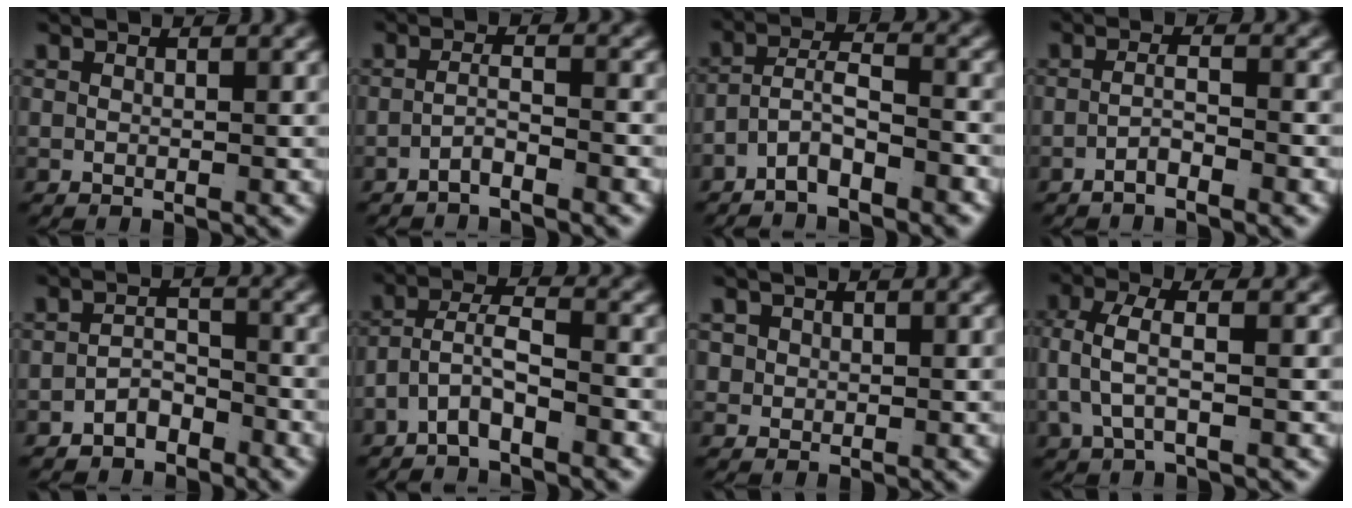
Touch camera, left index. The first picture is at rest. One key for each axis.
{"total": 2.5, "fx": -2.2, "fy": 0.1, "fz": 1.1, "tx": -0.023, "ty": -0.010, "tz": -0.038}
{"total": 5.2, "fx": -3.3, "fy": 2.9, "fz": 2.9, "tx": -0.065, "ty": -0.021, "tz": -0.052}
{"total": 2.5, "fx": -2.0, "fy": 0.1, "fz": 1.4, "tx": -0.025, "ty": -0.008, "tz": -0.036}
{"total": 3.2, "fx": -2.8, "fy": 1.4, "fz": 0.7, "tx": -0.002, "ty": -0.012, "tz": -0.047}
{"total": 4.4, "fx": -2.0, "fy": 2.6, "fz": 3.0, "tx": -0.071, "ty": -0.019, "tz": -0.029}
{"total": 2.2, "fx": 0.5, "fy": 2.0, "fz": 0.6, "tx": -0.025, "ty": -0.006, "tz": 0.011}
{"total": 4.1, "fx": 0.1, "fy": 2.1, "fz": 3.5, "tx": -0.084, "ty": -0.007, "tz": 0.004}